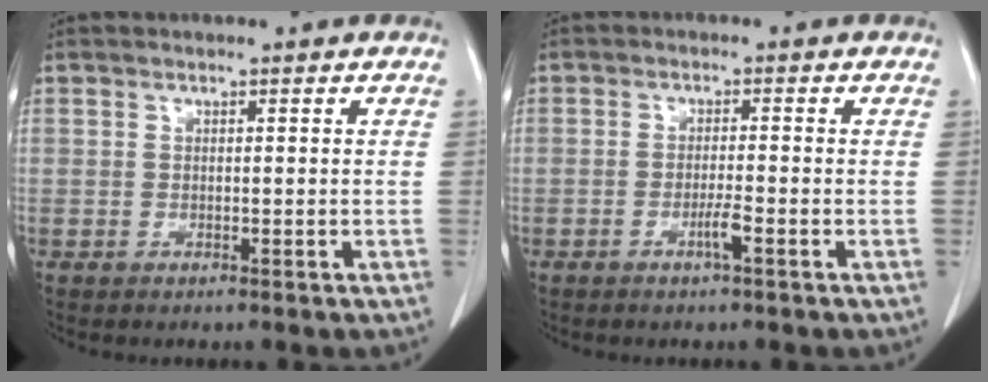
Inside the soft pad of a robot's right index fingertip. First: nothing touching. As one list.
[{"total": 2.2, "force": [-1.1, -0.2, 1.9], "torque": [-0.036, -0.002, -0.021]}]